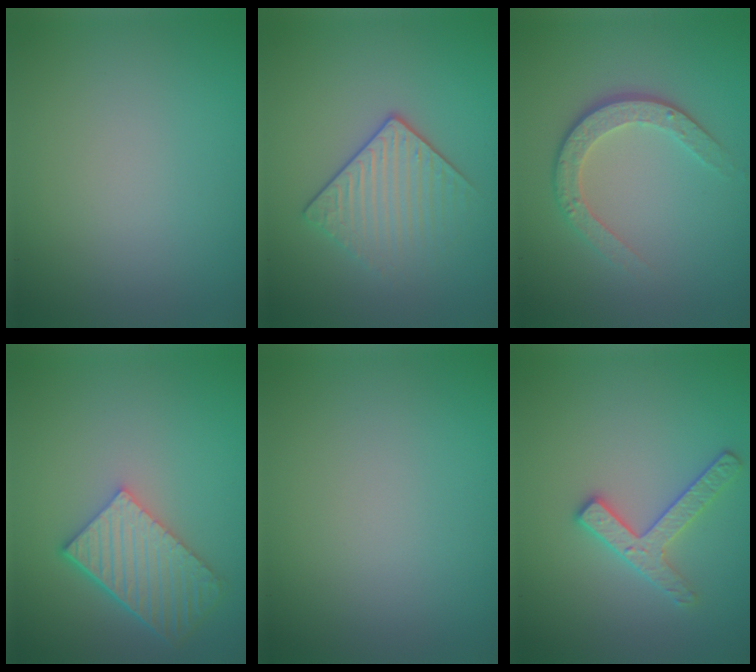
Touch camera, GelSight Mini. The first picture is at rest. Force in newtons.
{"total": 3.4, "press": 2.9, "slide": 1.9}
{"total": 3.4, "press": 2.6, "slide": 2.2}
{"total": 5.5, "press": 4.2, "slide": 3.7}
{"total": 0.0}
{"total": 2.6, "press": 2.5, "slide": 0.6}